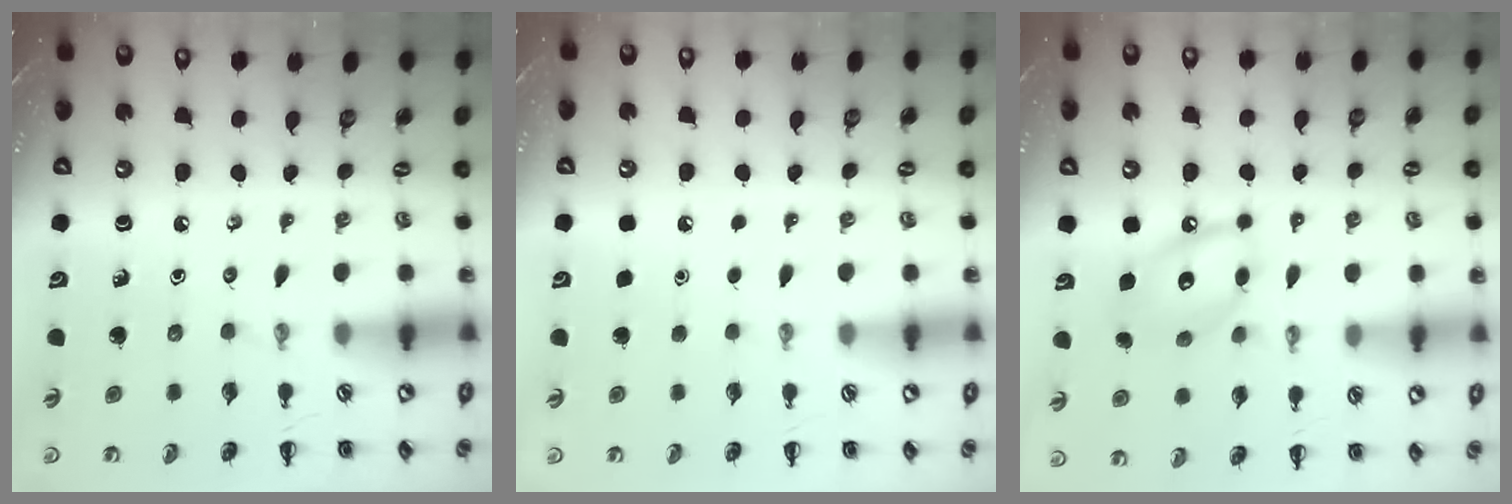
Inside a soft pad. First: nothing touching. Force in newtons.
{"total": 1.6, "press": 1.6, "slide": 0.1}
{"total": 12.1, "press": 12.0, "slide": 1.4}